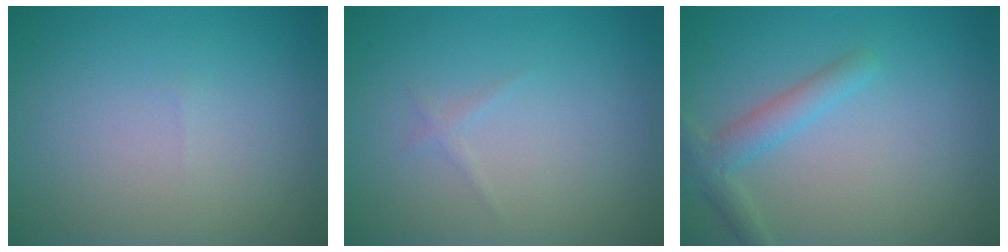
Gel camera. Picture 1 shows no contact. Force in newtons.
{"total": 0.6, "press": 0.6, "slide": 0.0}
{"total": 2.5, "press": 2.5, "slide": 0.2}